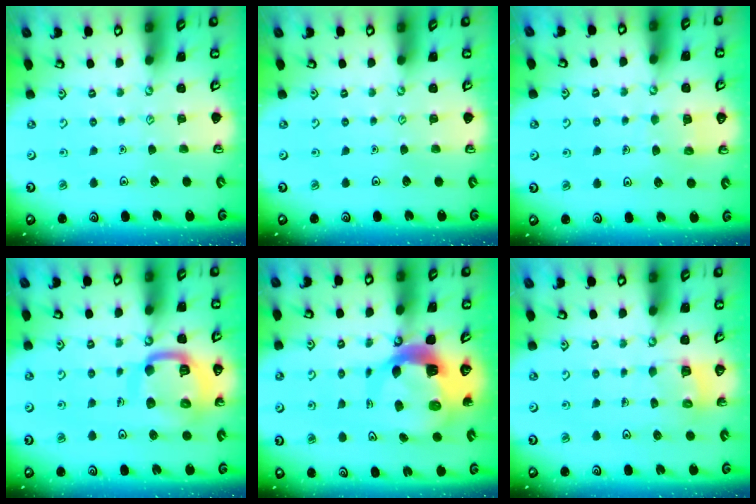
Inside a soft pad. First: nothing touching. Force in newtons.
{"total": 0.0}
{"total": 4.8, "press": 4.7, "slide": 0.3}
{"total": 14.9, "press": 14.8, "slide": 1.6}
{"total": 9.5, "press": 9.5, "slide": 1.0}
{"total": 4.6, "press": 4.6, "slide": 0.2}